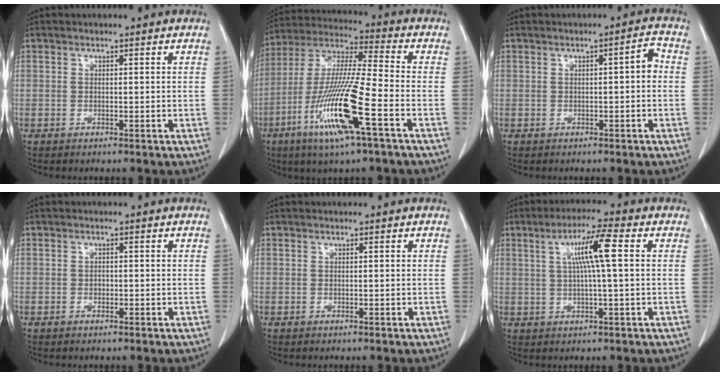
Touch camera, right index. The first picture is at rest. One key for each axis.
{"total": 16.7, "fx": -6.7, "fy": 0.4, "fz": 15.3, "tx": -0.316, "ty": -0.022, "tz": -0.129}
{"total": 2.5, "fx": -0.1, "fy": 0.5, "fz": 2.4, "tx": -0.033, "ty": 0.010, "tz": -0.002}
{"total": 0.6, "fx": -0.2, "fy": 0.5, "fz": 0.4, "tx": -0.007, "ty": 0.002, "tz": -0.003}
{"total": 0.0}
{"total": 7.3, "fx": 1.6, "fy": -0.2, "fz": 7.1, "tx": -0.129, "ty": 0.008, "tz": 0.029}